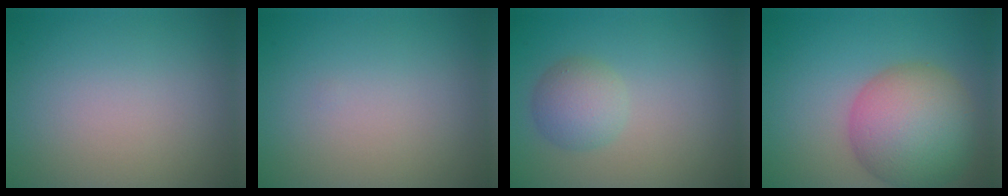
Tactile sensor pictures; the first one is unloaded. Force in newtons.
{"total": 0.0}
{"total": 2.9, "press": 2.9, "slide": 0.0}
{"total": 9.3, "press": 9.3, "slide": 0.2}